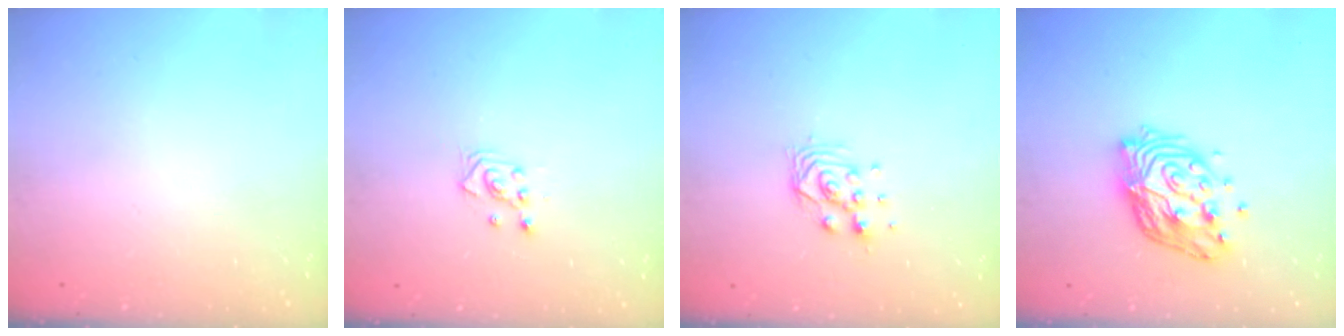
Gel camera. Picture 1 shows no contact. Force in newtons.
{"total": 2.3, "press": 2.3, "slide": 0.3}
{"total": 6.1, "press": 6.1, "slide": 0.9}
{"total": 14.3, "press": 14.2, "slide": 1.2}